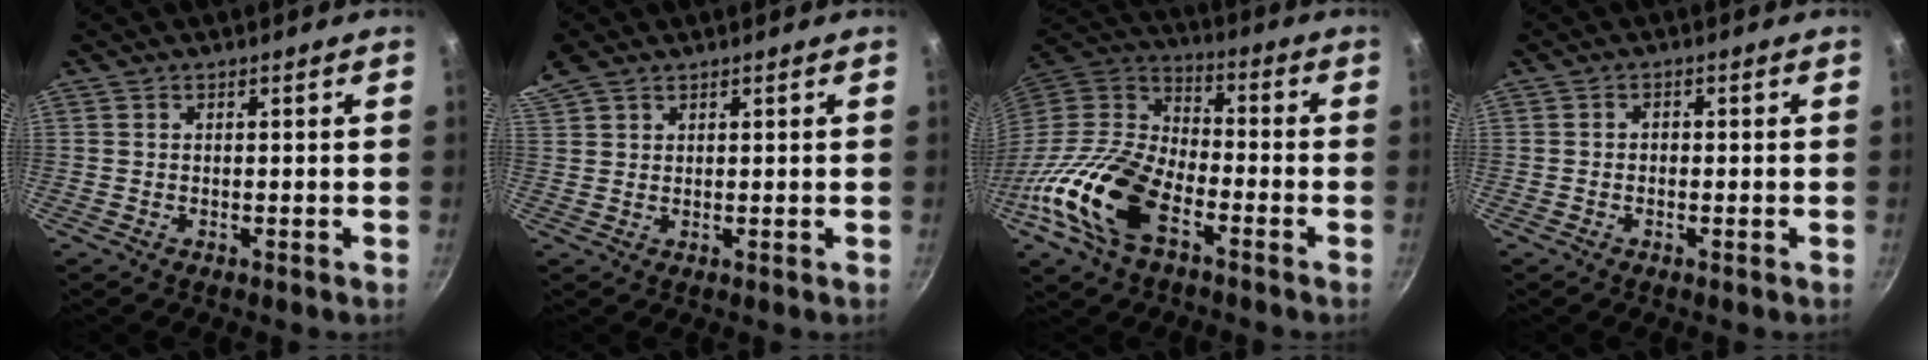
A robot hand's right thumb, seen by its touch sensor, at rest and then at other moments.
{"total": 6.2, "force": [4.4, 3.4, 2.9], "torque": [-0.059, 0.018, 0.091]}
{"total": 20.5, "force": [-8.8, 11.6, 14.4], "torque": [-0.264, 0.044, -0.189]}
{"total": 1.1, "force": [-0.3, 0.8, 0.6], "torque": [-0.008, 0.005, -0.007]}